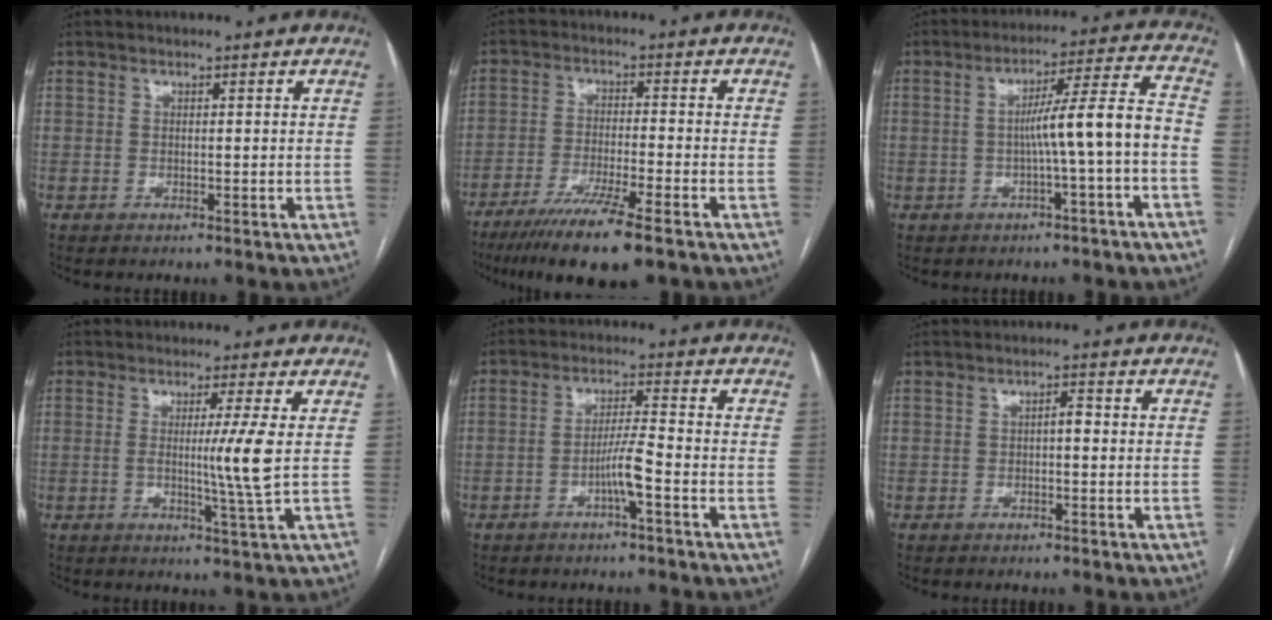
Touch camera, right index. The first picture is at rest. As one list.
[{"total": 11.7, "force": [-8.2, 0.2, 8.4], "torque": [-0.139, -0.031, -0.133]}, {"total": 9.0, "force": [-2.0, -0.9, 8.7], "torque": [-0.132, 0.024, -0.027]}, {"total": 5.9, "force": [0.3, -1.9, 5.6], "torque": [-0.097, -0.018, 0.006]}, {"total": 4.6, "force": [-2.0, -0.3, 4.1], "torque": [-0.079, 0.004, -0.038]}, {"total": 1.5, "force": [-0.2, 0.5, 1.4], "torque": [-0.019, 0.005, -0.004]}]